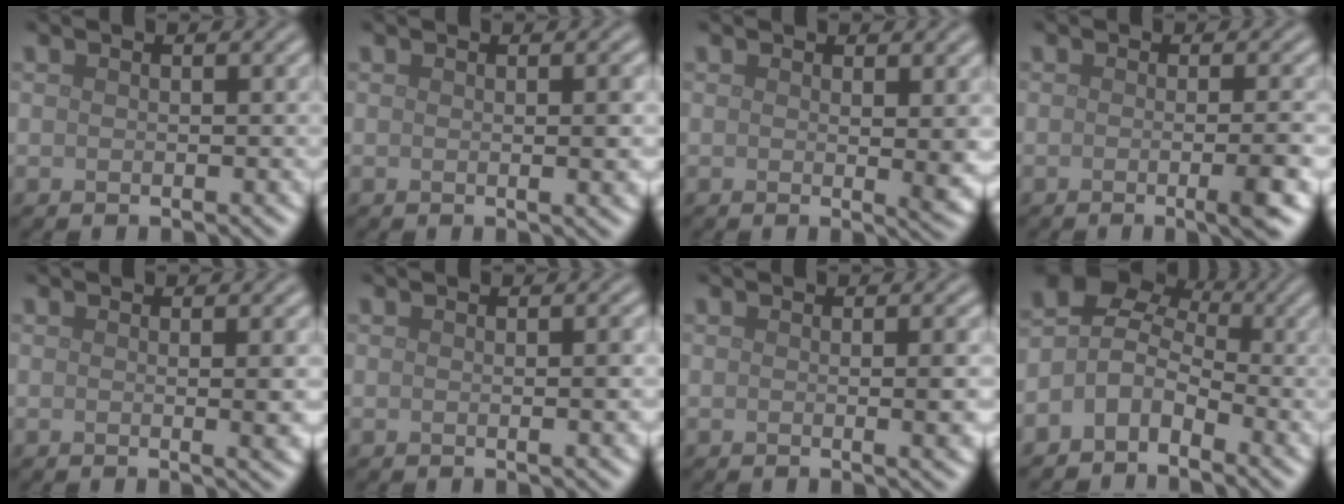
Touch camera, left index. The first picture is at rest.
{"total": 2.2, "force": [0.1, 0.5, 2.1], "torque": [-0.023, 0.001, -0.002]}
{"total": 2.5, "force": [0.6, 0.5, 2.4], "torque": [-0.029, -0.009, 0.010]}
{"total": 3.8, "force": [-0.9, 0.9, 3.6], "torque": [-0.046, -0.004, -0.016]}
{"total": 3.0, "force": [0.2, 0.8, 2.9], "torque": [-0.031, -0.002, 0.000]}
{"total": 1.7, "force": [0.0, 0.3, 1.6], "torque": [-0.019, 0.002, -0.002]}
{"total": 3.1, "force": [0.0, 0.9, 3.0], "torque": [-0.031, 0.000, -0.003]}
{"total": 4.3, "force": [-1.7, 3.2, 2.4], "torque": [-0.041, 0.007, -0.047]}